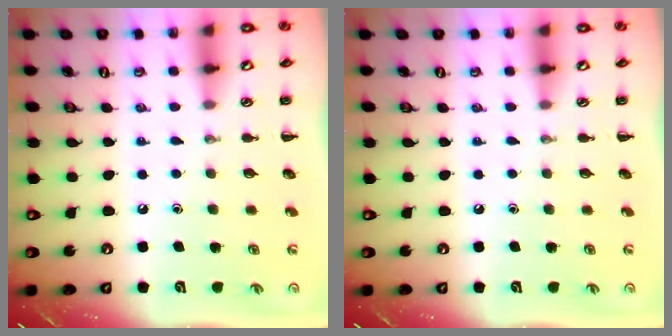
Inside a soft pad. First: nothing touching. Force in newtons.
{"total": 0.0}